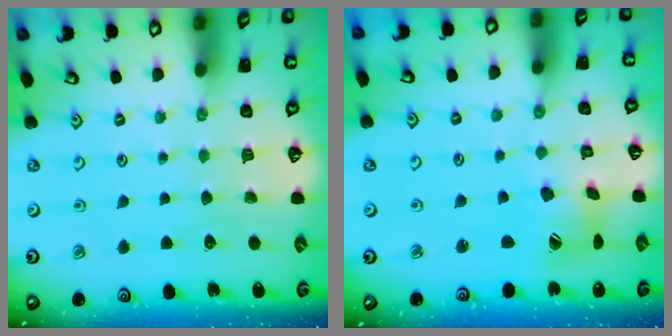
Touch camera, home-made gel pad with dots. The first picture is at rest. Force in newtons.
{"total": 11.4, "press": 11.3, "slide": 1.0}